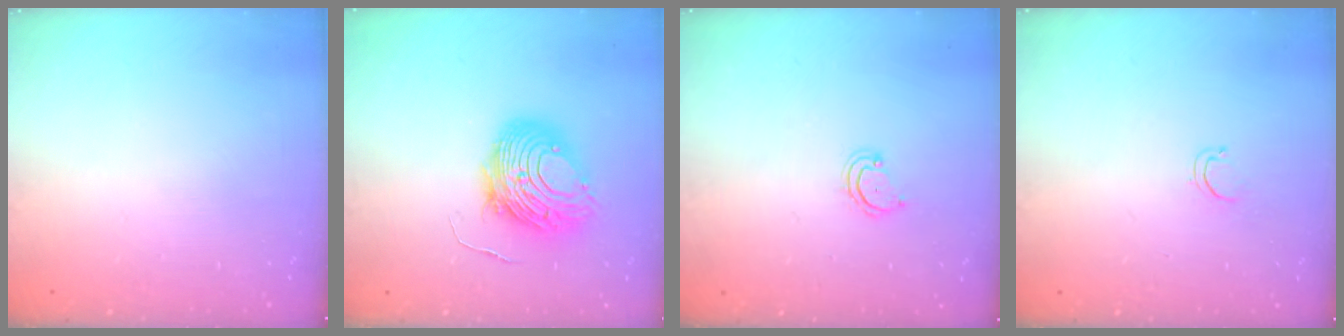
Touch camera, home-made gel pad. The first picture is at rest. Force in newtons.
{"total": 11.4, "press": 11.3, "slide": 0.8}
{"total": 3.5, "press": 3.5, "slide": 0.3}
{"total": 2.6, "press": 2.5, "slide": 0.4}